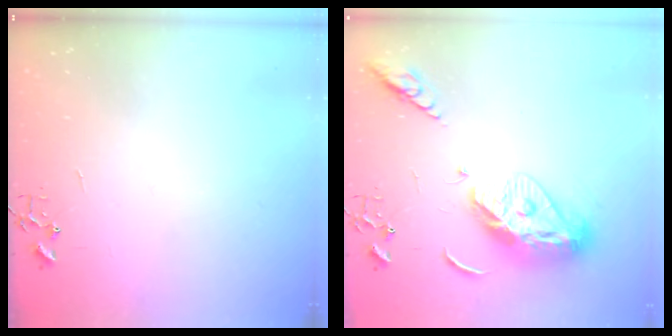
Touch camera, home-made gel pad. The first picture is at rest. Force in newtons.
{"total": 15.9, "press": 15.8, "slide": 1.5}